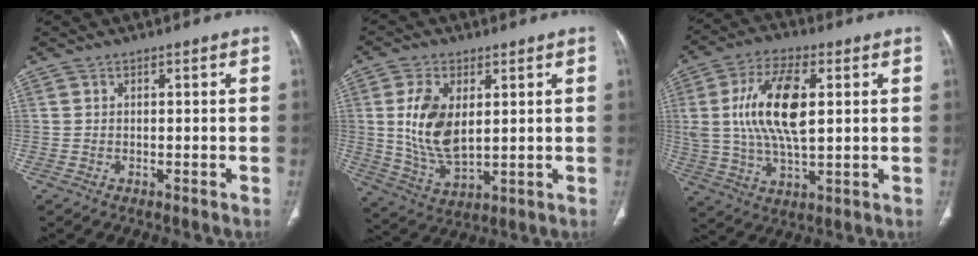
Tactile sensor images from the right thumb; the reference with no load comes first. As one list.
[{"total": 11.9, "force": [2.1, 6.6, 9.7], "torque": [-0.180, -0.018, 0.050]}, {"total": 15.8, "force": [2.9, 7.1, 13.8], "torque": [-0.269, 0.001, 0.055]}]